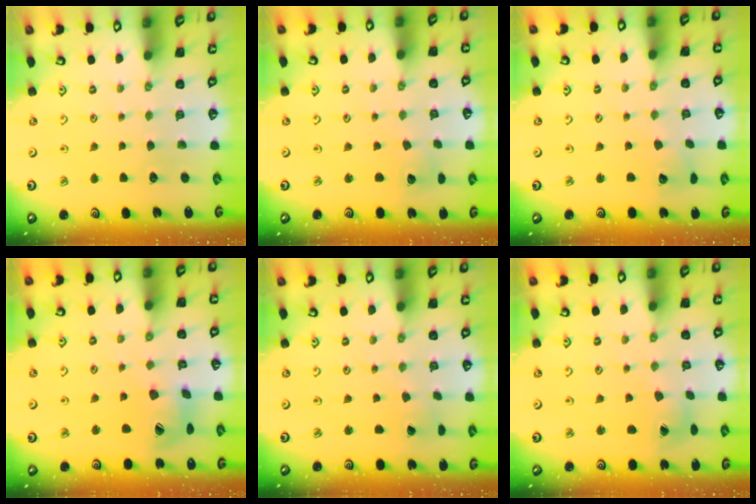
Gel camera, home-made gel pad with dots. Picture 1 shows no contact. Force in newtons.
{"total": 1.8, "press": 1.8, "slide": 0.1}
{"total": 2.2, "press": 2.2, "slide": 0.3}
{"total": 12.9, "press": 12.8, "slide": 1.4}
{"total": 1.2, "press": 1.2, "slide": 0.0}
{"total": 3.0, "press": 3.0, "slide": 0.4}